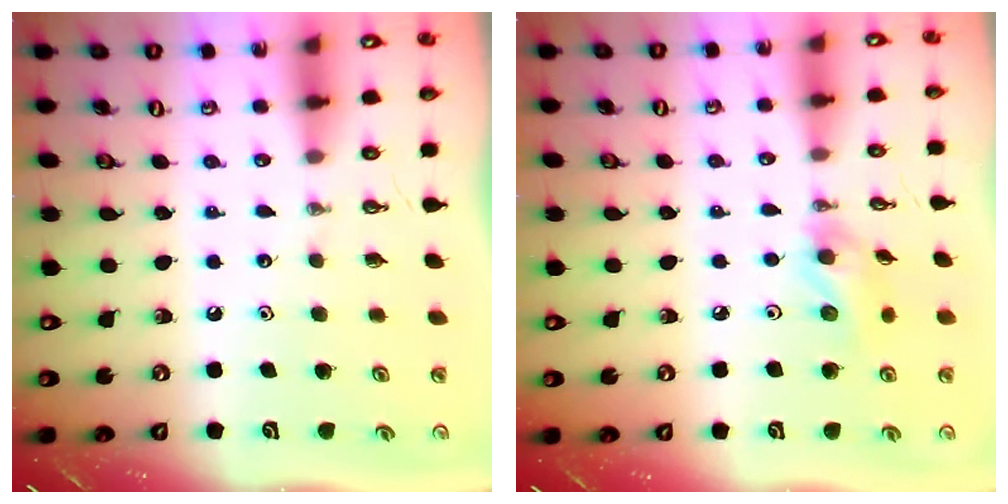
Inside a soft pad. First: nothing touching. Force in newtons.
{"total": 10.1, "press": 10.0, "slide": 1.1}